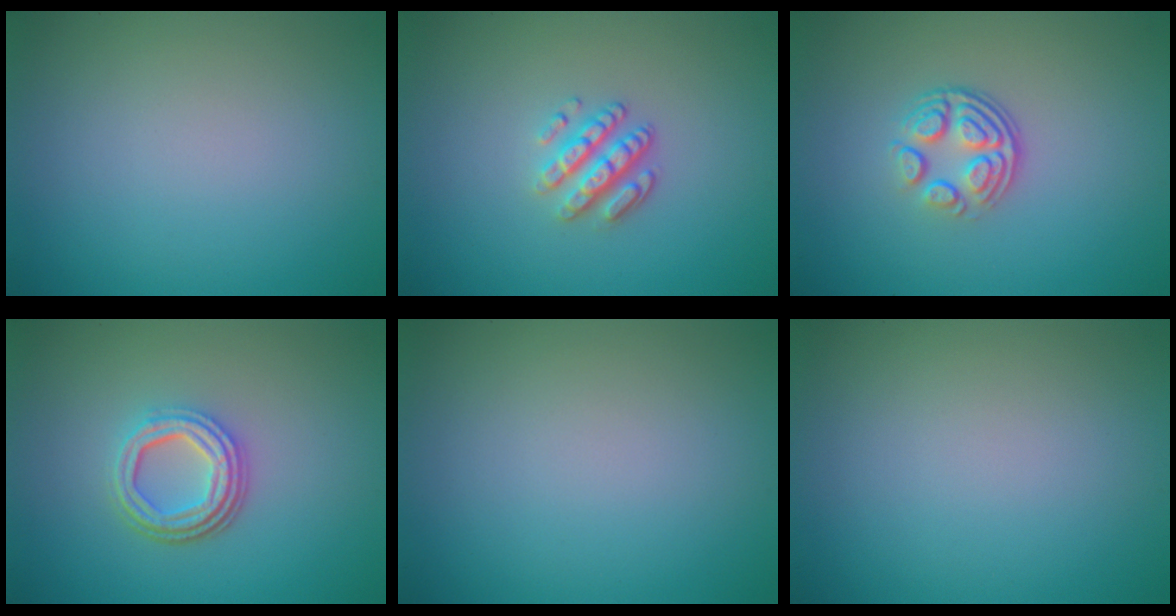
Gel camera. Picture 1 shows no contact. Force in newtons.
{"total": 3.1, "press": 2.6, "slide": 1.7}
{"total": 3.7, "press": 2.6, "slide": 2.6}
{"total": 4.2, "press": 3.1, "slide": 2.7}
{"total": 0.0}
{"total": 0.0}